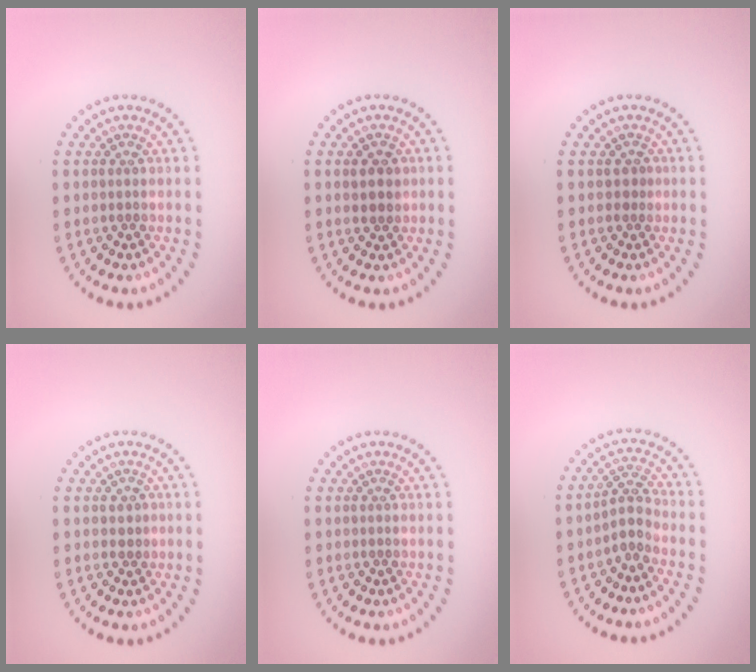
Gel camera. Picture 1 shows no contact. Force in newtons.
{"total": 1.8, "press": 1.7, "slide": 0.4}
{"total": 0.6, "press": 0.3, "slide": 0.5}
{"total": 0.8, "press": 0.8, "slide": 0.2}
{"total": 0.0}
{"total": 2.1, "press": 1.6, "slide": 1.4}